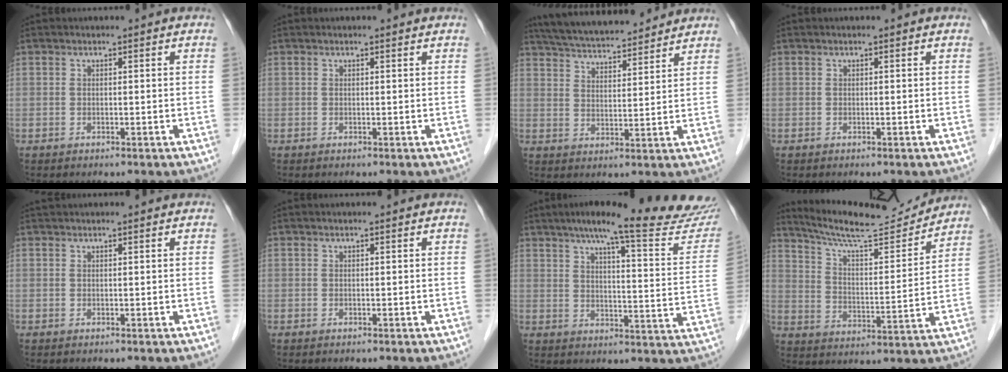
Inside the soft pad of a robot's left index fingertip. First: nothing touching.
{"total": 0.6, "force": [0.5, 0.0, 0.2], "torque": [-0.010, 0.003, 0.006]}
{"total": 14.8, "force": [13.6, 2.2, 5.5], "torque": [-0.098, 0.028, 0.213]}
{"total": 0.0}
{"total": 1.5, "force": [1.5, 0.1, 0.4], "torque": [-0.007, 0.019, 0.027]}
{"total": 0.0}
{"total": 24.0, "force": [20.8, 1.3, 12.0], "torque": [-0.165, -0.047, 0.254]}
{"total": 16.2, "force": [15.4, 0.8, 4.9], "torque": [-0.091, -0.011, 0.239]}